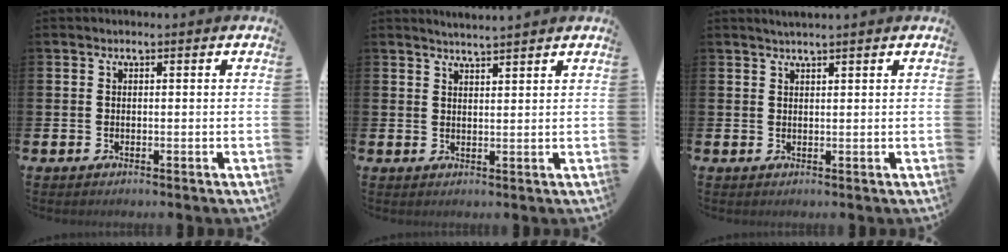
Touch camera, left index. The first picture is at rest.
{"total": 2.7, "force": [2.7, -0.4, 0.0], "torque": [-0.004, -0.013, 0.050]}
{"total": 1.4, "force": [1.3, -0.2, 0.5], "torque": [-0.008, -0.001, 0.023]}